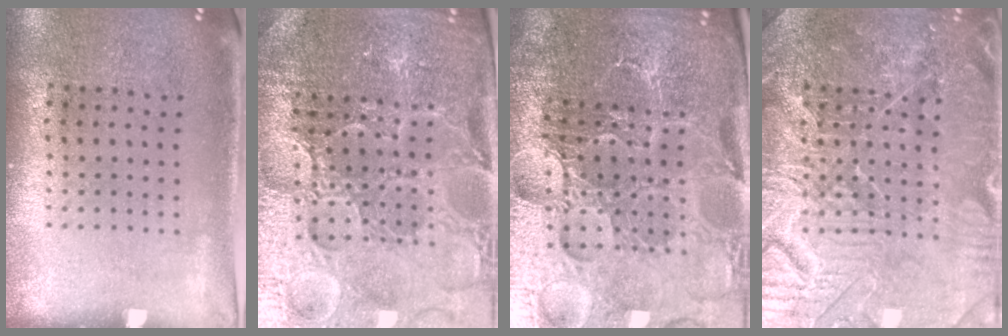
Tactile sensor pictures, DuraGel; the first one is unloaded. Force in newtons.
{"total": 5.5, "press": 5.1, "slide": 2.0}
{"total": 6.5, "press": 5.8, "slide": 3.0}
{"total": 5.2, "press": 5.1, "slide": 0.6}